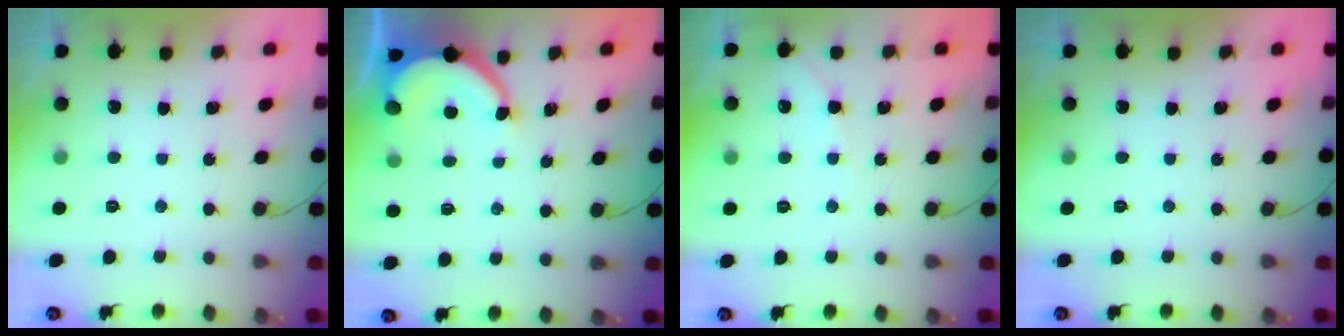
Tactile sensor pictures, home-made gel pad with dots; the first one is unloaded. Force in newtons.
{"total": 6.5, "press": 6.5, "slide": 0.1}
{"total": 4.9, "press": 4.9, "slide": 0.8}
{"total": 0.0}